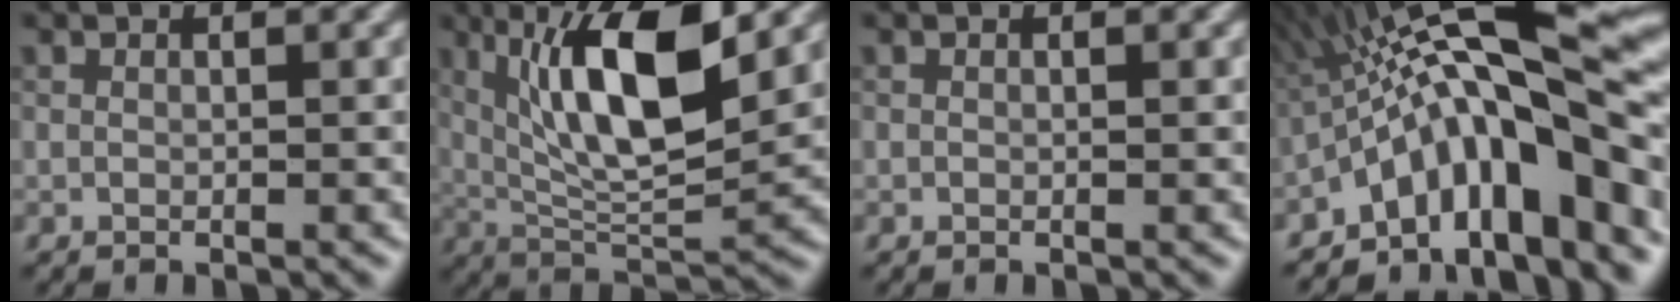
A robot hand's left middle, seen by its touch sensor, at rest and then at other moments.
{"total": 9.0, "force": [3.0, 2.8, 8.0], "torque": [-0.142, -0.003, 0.066]}
{"total": 0.0}
{"total": 14.0, "force": [-4.6, 3.7, 12.7], "torque": [-0.165, 0.040, -0.068]}